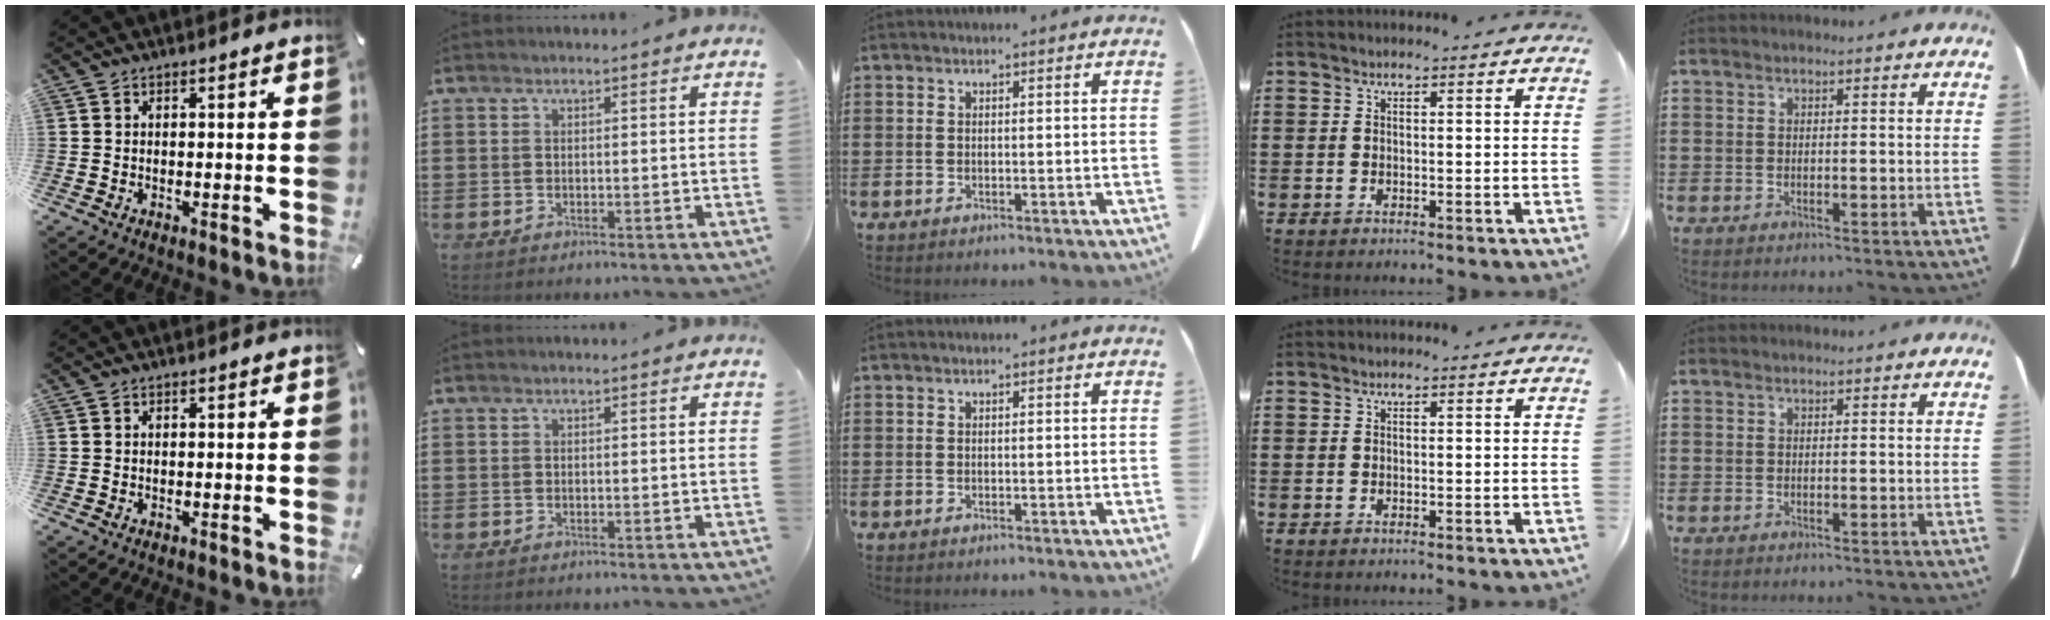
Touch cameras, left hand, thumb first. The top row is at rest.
{}